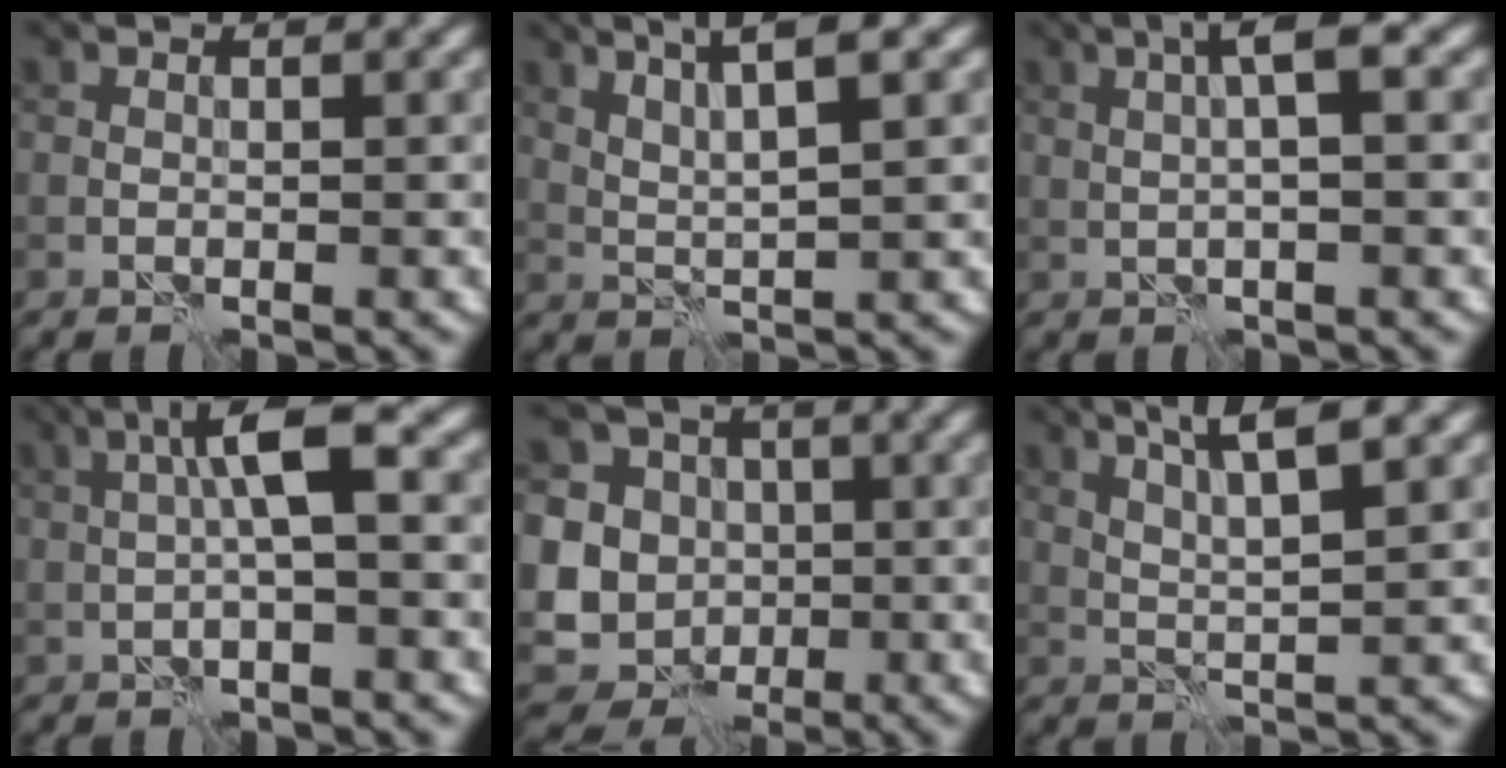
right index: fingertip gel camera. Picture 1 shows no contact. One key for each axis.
{"total": 4.9, "fx": 2.7, "fy": 0.7, "fz": 4.0, "tx": -0.078, "ty": 0.005, "tz": 0.053}
{"total": 3.9, "fx": 1.1, "fy": 0.5, "fz": 3.7, "tx": -0.069, "ty": 0.010, "tz": 0.019}
{"total": 5.3, "fx": 1.1, "fy": 1.1, "fz": 5.1, "tx": -0.087, "ty": 0.015, "tz": 0.014}
{"total": 12.3, "fx": 0.5, "fy": 11.1, "fz": 5.3, "tx": -0.124, "ty": 0.030, "tz": -0.021}
{"total": 5.1, "fx": 2.8, "fy": 0.7, "fz": 4.2, "tx": -0.081, "ty": 0.005, "tz": 0.055}